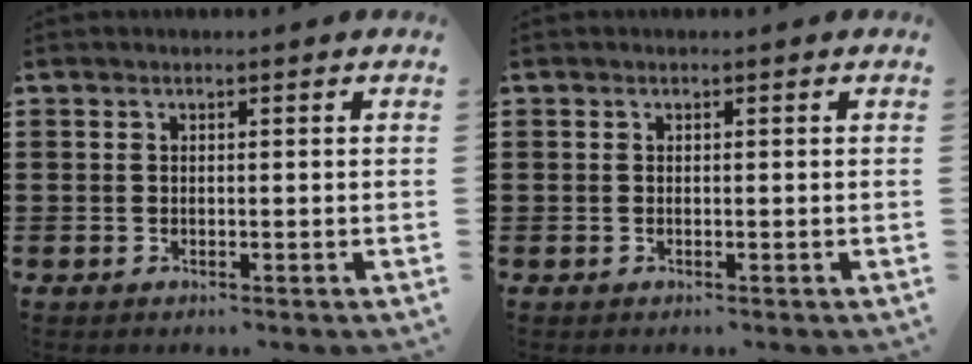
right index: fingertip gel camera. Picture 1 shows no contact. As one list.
[{"total": 0.0}]